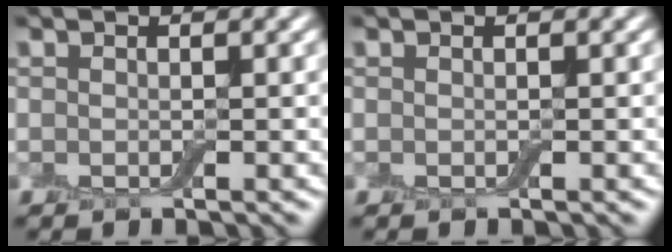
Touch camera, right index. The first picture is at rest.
{"total": 0.0}